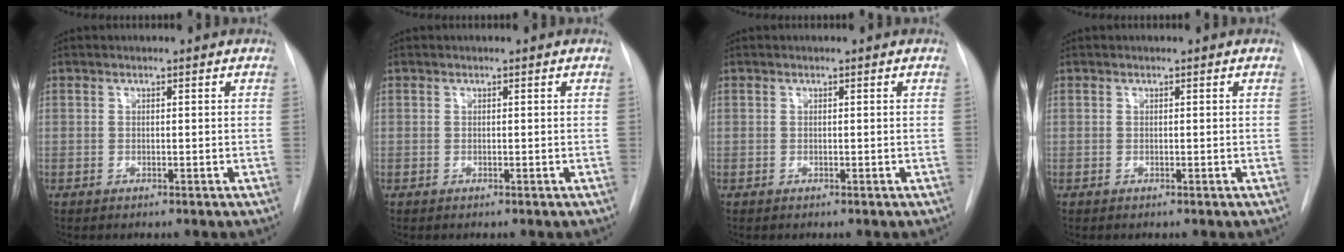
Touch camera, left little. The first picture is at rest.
{"total": 0.0}
{"total": 0.0}
{"total": 0.0}